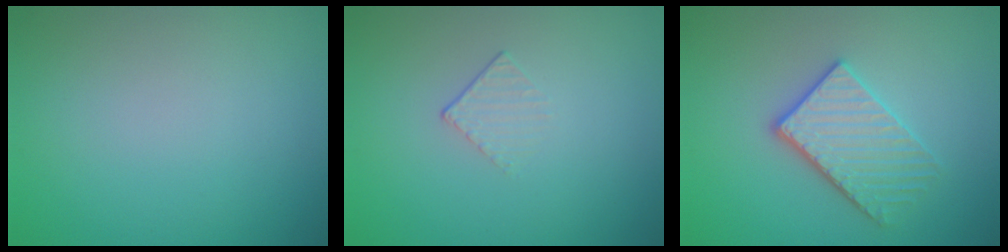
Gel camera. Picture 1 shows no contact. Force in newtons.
{"total": 1.2, "press": 0.4, "slide": 1.2}
{"total": 3.5, "press": 3.3, "slide": 1.3}